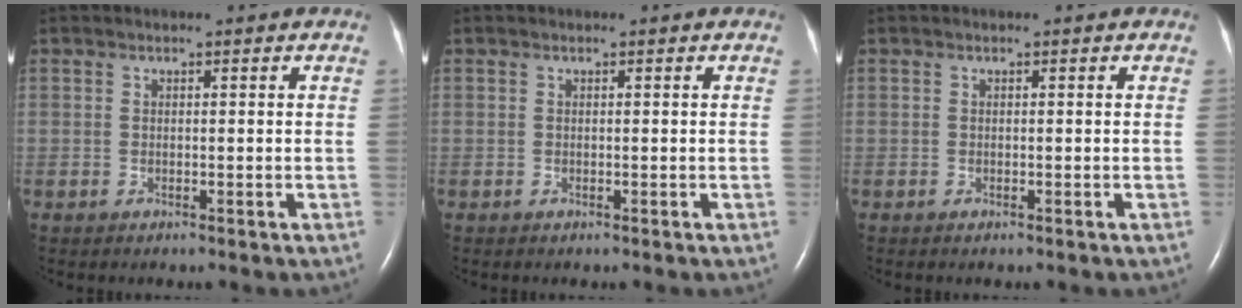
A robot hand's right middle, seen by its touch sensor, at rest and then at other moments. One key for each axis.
{"total": 0.0}
{"total": 0.0}